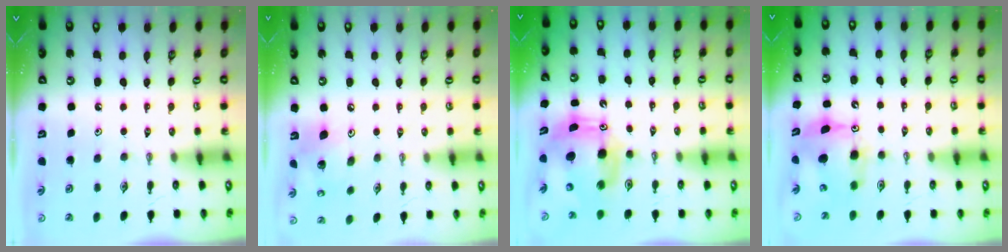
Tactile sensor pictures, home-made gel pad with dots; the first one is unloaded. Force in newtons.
{"total": 13.2, "press": 13.1, "slide": 1.9}
{"total": 11.0, "press": 10.9, "slide": 1.8}
{"total": 9.4, "press": 9.3, "slide": 0.6}